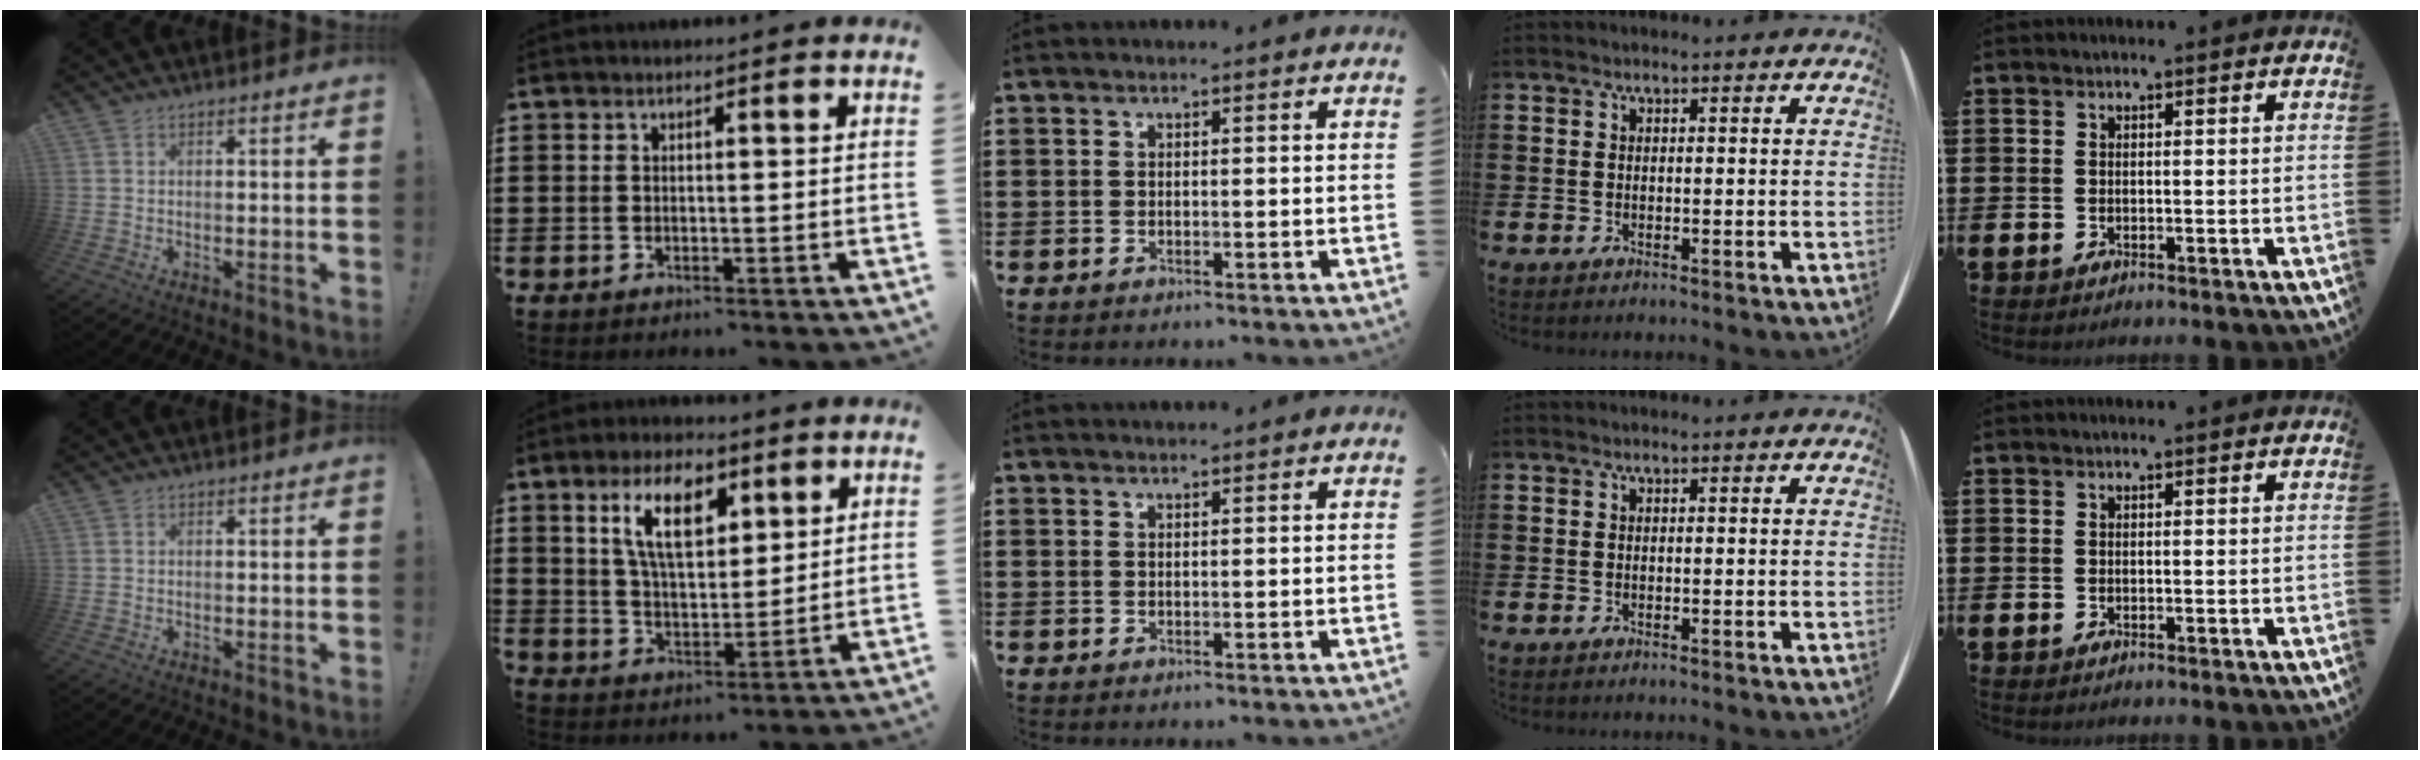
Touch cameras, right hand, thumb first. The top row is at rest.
{"index": {"total": 9.4, "force": [4.5, 4.3, 7.0], "torque": [-0.139, 0.010, 0.078]}, "middle": {"total": 0.5, "force": [0.5, 0.0, 0.0], "torque": [0.000, -0.002, 0.010]}}